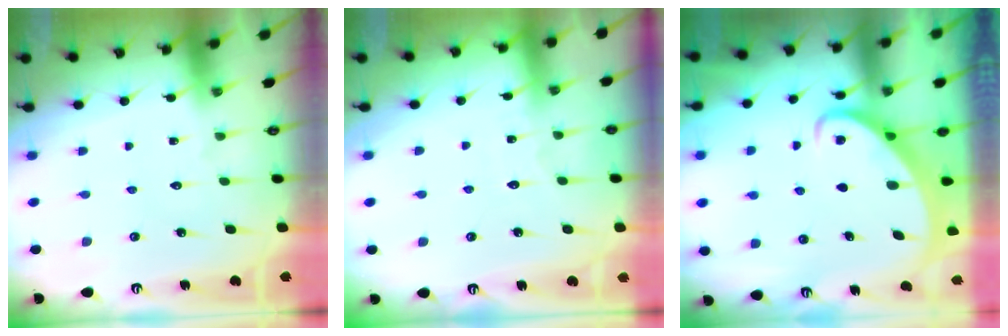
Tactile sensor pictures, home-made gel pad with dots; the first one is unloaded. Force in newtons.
{"total": 3.0, "press": 3.0, "slide": 0.4}
{"total": 2.2, "press": 2.2, "slide": 0.4}